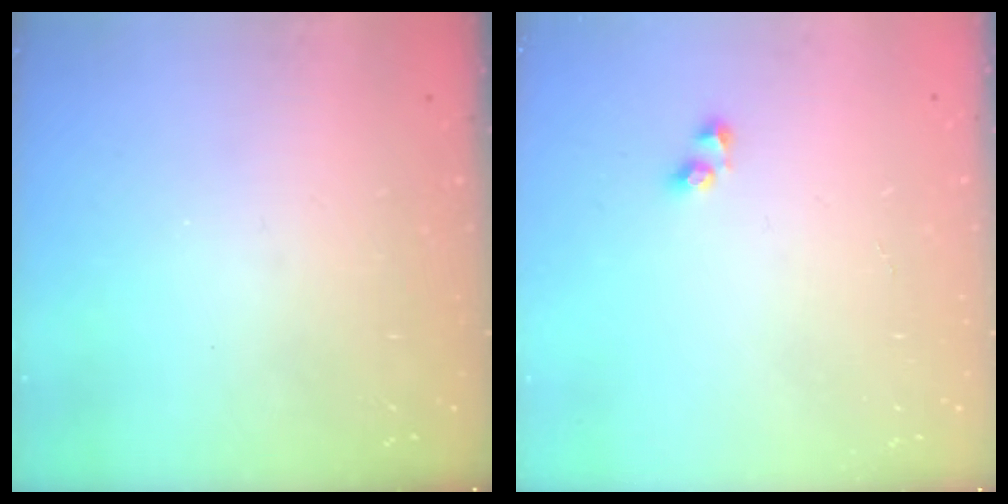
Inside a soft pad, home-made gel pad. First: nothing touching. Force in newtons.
{"total": 2.7, "press": 2.6, "slide": 0.6}